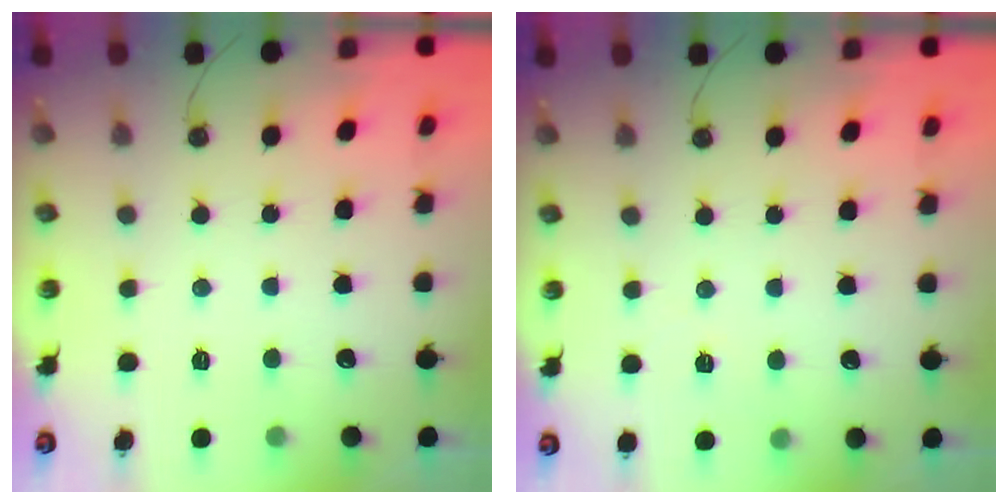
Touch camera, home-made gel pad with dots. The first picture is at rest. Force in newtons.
{"total": 2.2, "press": 2.1, "slide": 0.7}